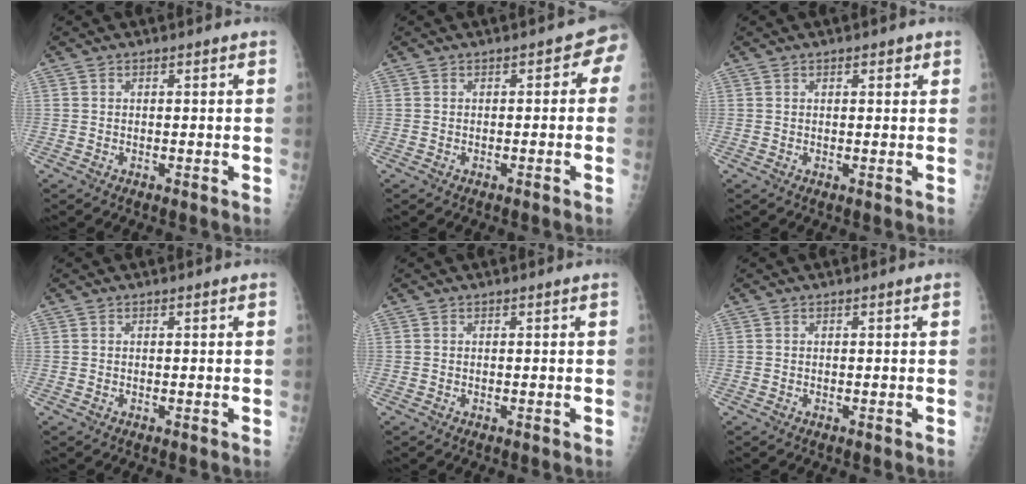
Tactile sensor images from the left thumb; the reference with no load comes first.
{"total": 2.8, "force": [-0.6, 2.0, 1.9], "torque": [0.002, 0.020, -0.016]}
{"total": 1.5, "force": [0.8, 0.8, 1.0], "torque": [-0.001, -0.002, 0.010]}
{"total": 0.0}
{"total": 0.0}
{"total": 0.0}